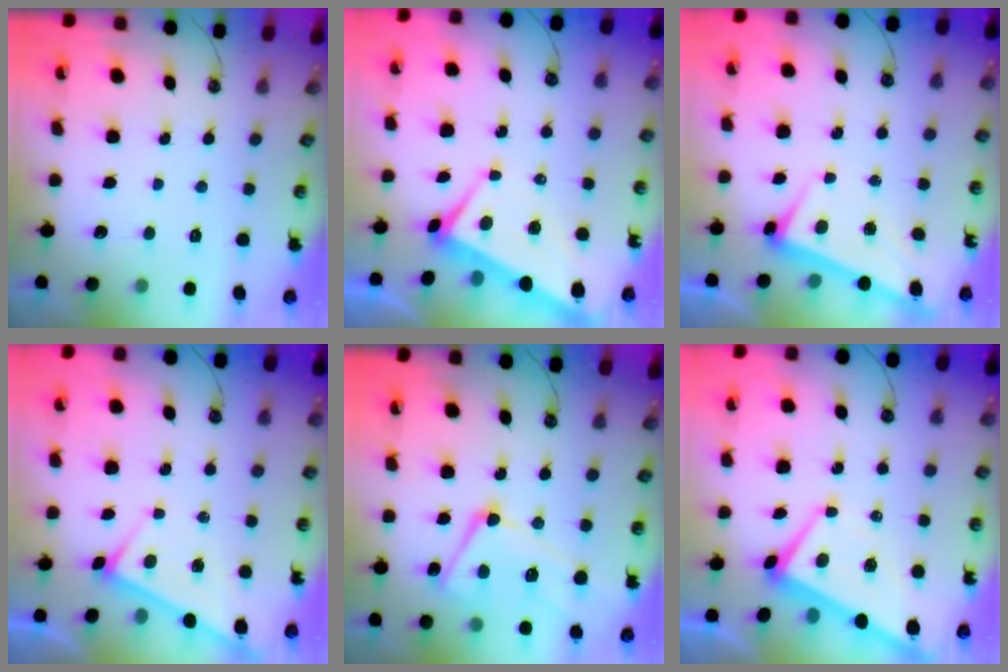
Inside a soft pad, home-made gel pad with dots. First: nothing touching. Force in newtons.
{"total": 1.4, "press": 0.9, "slide": 1.0}
{"total": 2.7, "press": 2.6, "slide": 0.7}
{"total": 3.0, "press": 3.0, "slide": 0.2}
{"total": 6.5, "press": 6.4, "slide": 1.4}
{"total": 1.5, "press": 1.2, "slide": 0.9}